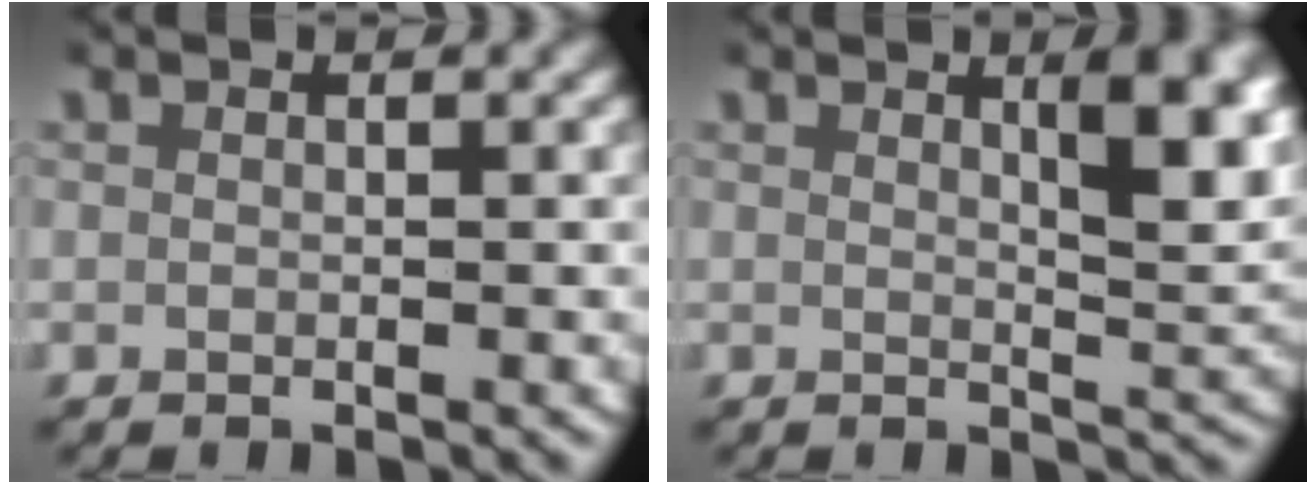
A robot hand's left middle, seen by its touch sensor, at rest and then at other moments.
{"total": 4.9, "force": [2.0, 1.0, 4.4], "torque": [-0.052, -0.007, 0.032]}